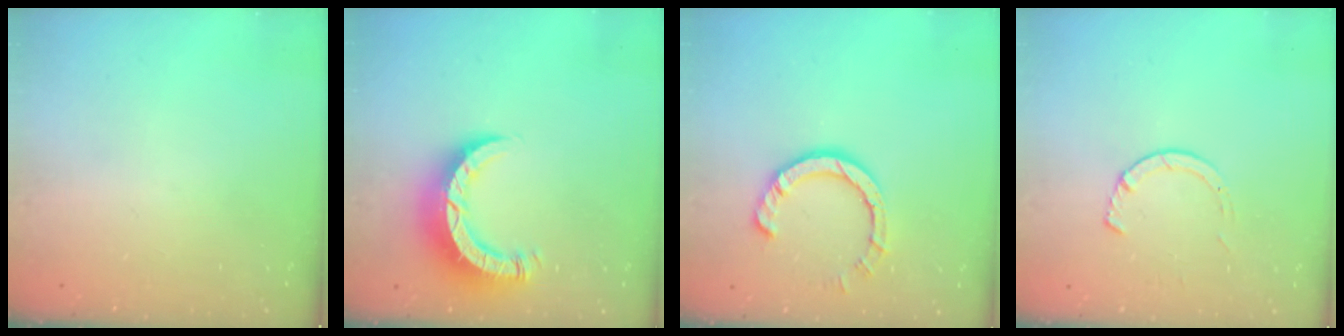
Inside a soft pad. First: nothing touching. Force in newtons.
{"total": 8.3, "press": 8.2, "slide": 0.8}
{"total": 7.5, "press": 7.4, "slide": 0.9}
{"total": 3.6, "press": 3.6, "slide": 0.5}